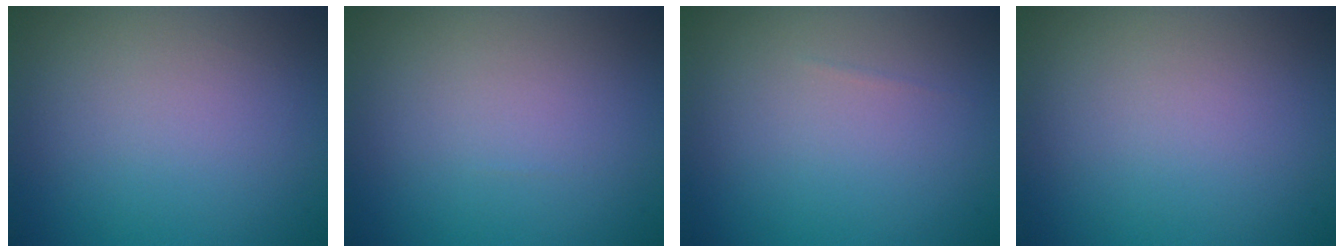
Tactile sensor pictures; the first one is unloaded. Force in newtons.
{"total": 0.0}
{"total": 0.0}
{"total": 0.0}